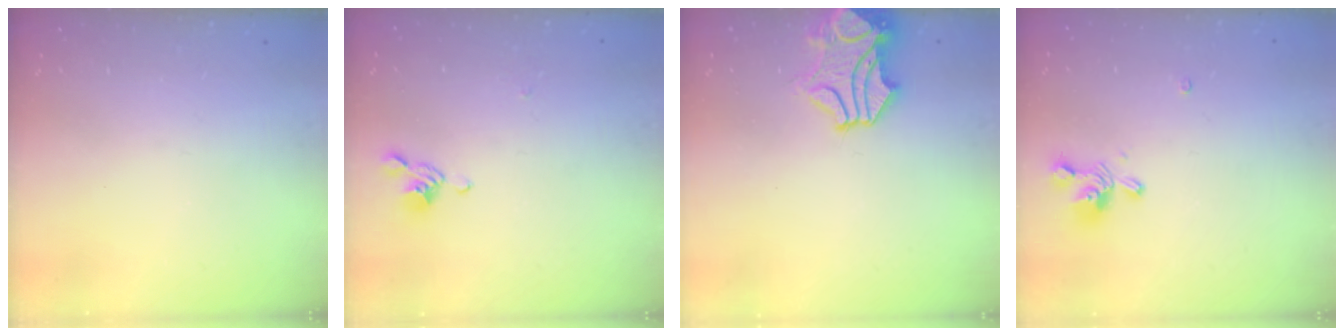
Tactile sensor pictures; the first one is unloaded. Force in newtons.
{"total": 6.2, "press": 6.2, "slide": 0.5}
{"total": 2.2, "press": 1.8, "slide": 1.2}
{"total": 1.9, "press": 1.7, "slide": 1.0}